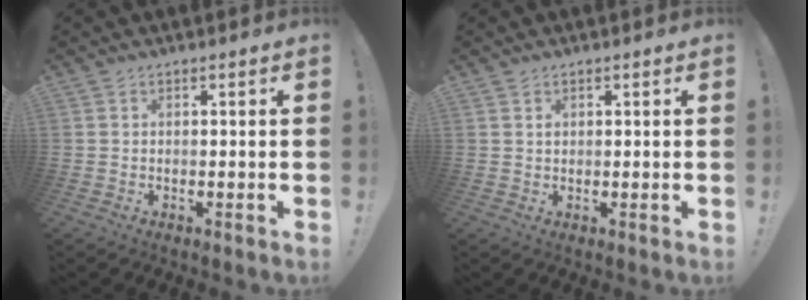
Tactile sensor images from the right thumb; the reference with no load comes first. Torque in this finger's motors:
{"motor_torque": [0.19, -0.32, 0.02, 0.03, 0.01]}